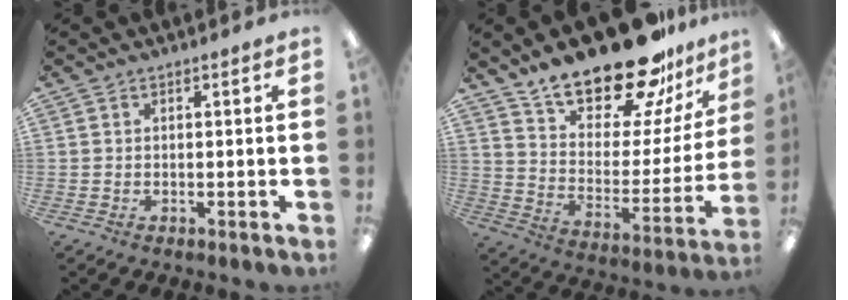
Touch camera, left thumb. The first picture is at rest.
{"total": 23.5, "force": [19.1, 7.8, 11.2], "torque": [-0.178, -0.131, 0.325]}